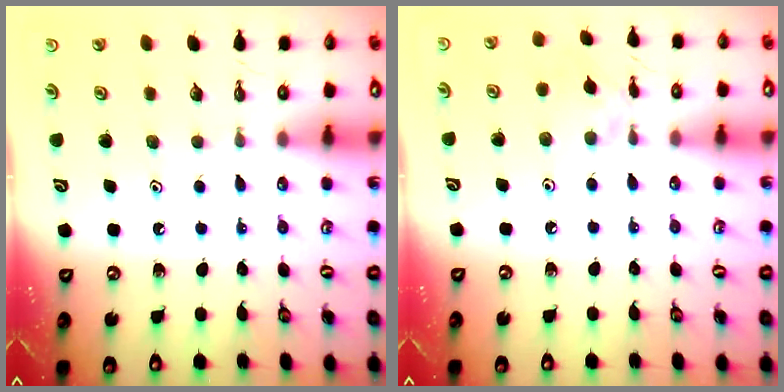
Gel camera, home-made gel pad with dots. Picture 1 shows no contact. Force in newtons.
{"total": 2.6, "press": 2.6, "slide": 0.5}